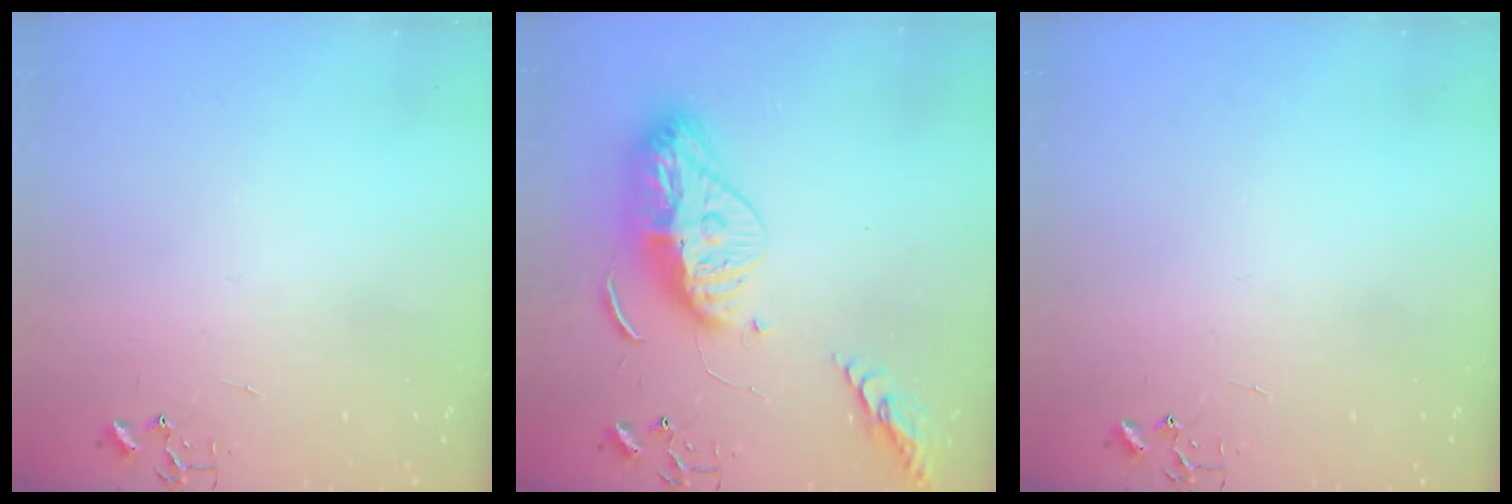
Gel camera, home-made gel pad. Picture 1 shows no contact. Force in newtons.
{"total": 16.9, "press": 16.8, "slide": 1.6}
{"total": 0.0}